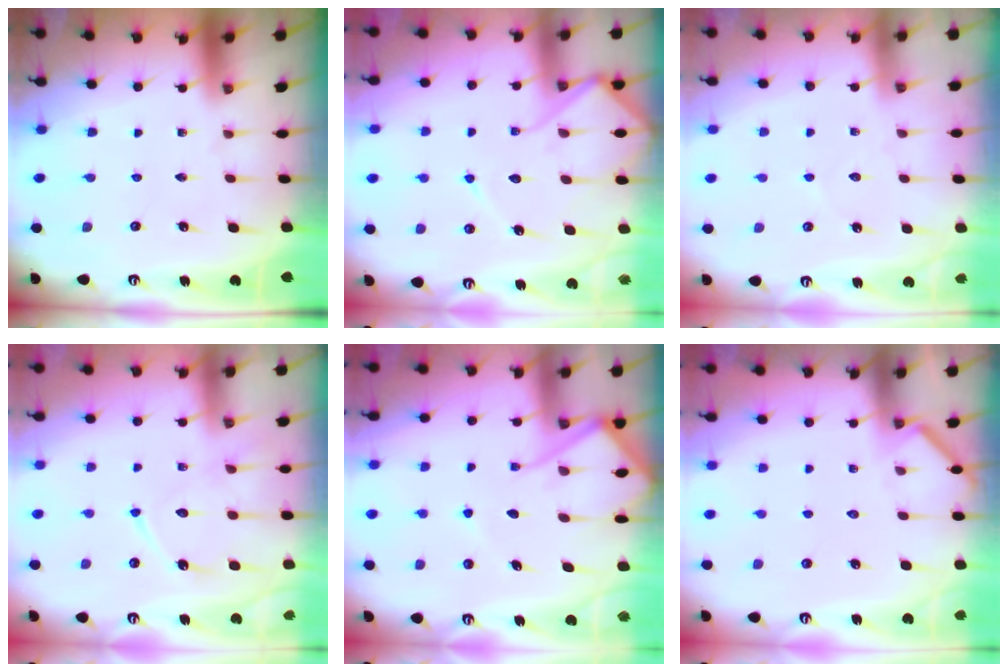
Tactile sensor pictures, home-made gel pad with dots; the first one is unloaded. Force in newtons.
{"total": 11.4, "press": 11.3, "slide": 1.1}
{"total": 2.5, "press": 2.5, "slide": 0.3}
{"total": 12.8, "press": 12.7, "slide": 1.1}
{"total": 11.7, "press": 11.7, "slide": 1.3}
{"total": 3.8, "press": 3.8, "slide": 0.5}